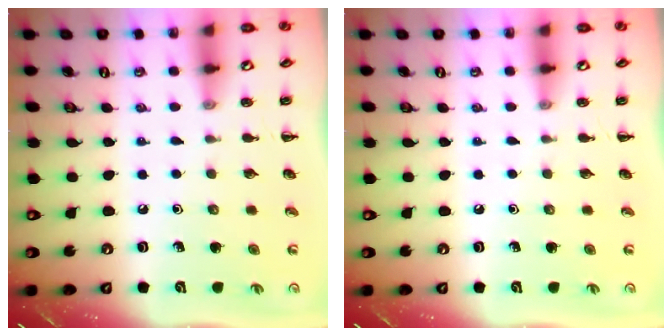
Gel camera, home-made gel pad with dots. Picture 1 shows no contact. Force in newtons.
{"total": 0.0}